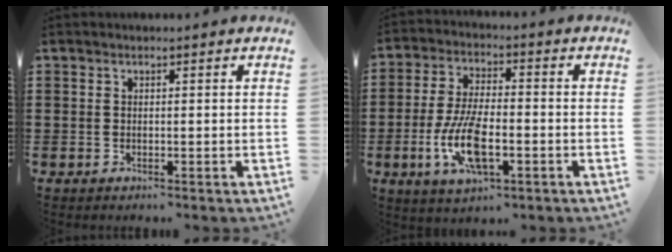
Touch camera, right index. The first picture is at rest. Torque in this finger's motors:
{"motor_torque": [2.14, 0.00, 1.05, 0.21]}